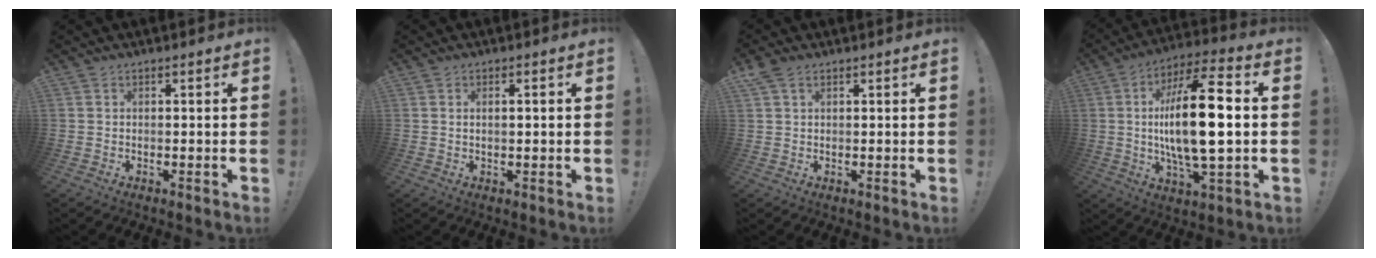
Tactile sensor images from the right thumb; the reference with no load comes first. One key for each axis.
{"total": 1.4, "fx": 0.3, "fy": 0.4, "fz": 1.3, "tx": -0.019, "ty": -0.001, "tz": 0.003}
{"total": 2.9, "fx": 1.6, "fy": 1.6, "fz": 1.8, "tx": -0.033, "ty": -0.002, "tz": 0.031}
{"total": 21.6, "fx": 0.2, "fy": 6.7, "fz": 20.5, "tx": -0.377, "ty": -0.004, "tz": -0.009}